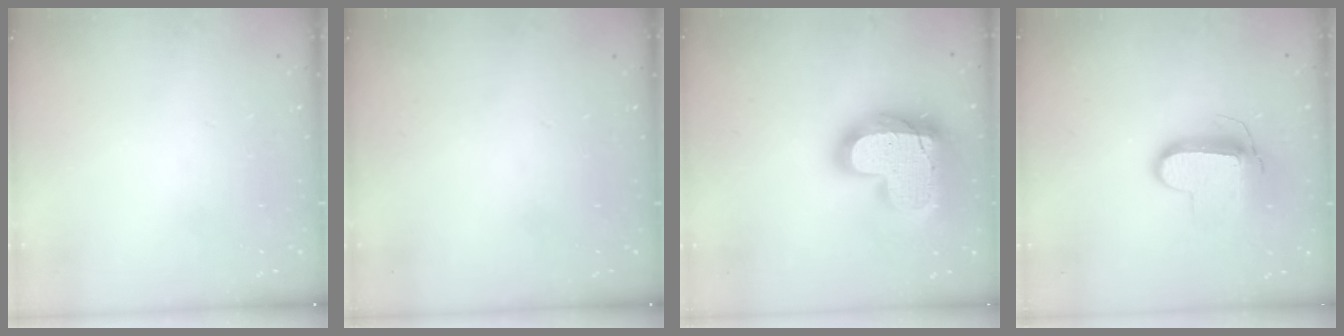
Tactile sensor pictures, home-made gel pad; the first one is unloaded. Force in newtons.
{"total": 0.0}
{"total": 26.7, "press": 26.6, "slide": 1.8}
{"total": 11.1, "press": 11.1, "slide": 0.4}